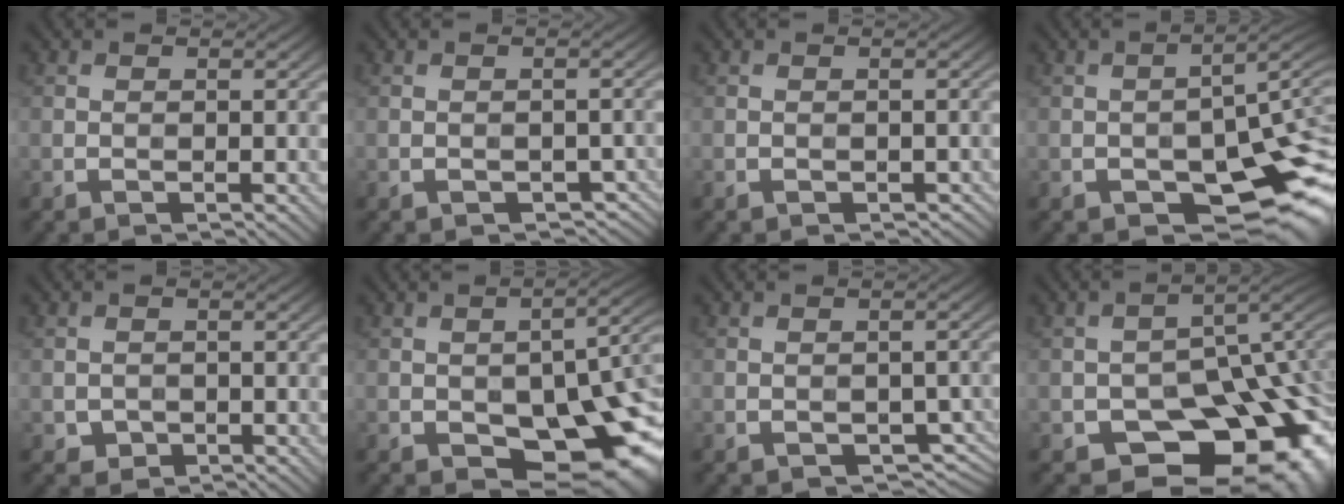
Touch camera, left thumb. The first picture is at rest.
{"total": 3.2, "force": [-1.7, 1.8, 2.1], "torque": [-0.029, -0.006, -0.014]}
{"total": 0.8, "force": [-0.4, 0.6, 0.4], "torque": [-0.009, -0.006, -0.006]}
{"total": 12.8, "force": [-5.0, 6.3, 10.0], "torque": [-0.131, -0.020, -0.071]}
{"total": 1.6, "force": [-0.6, 1.4, 0.5], "torque": [-0.009, -0.008, -0.012]}
{"total": 16.4, "force": [-5.1, 8.9, 12.8], "torque": [-0.162, -0.028, -0.061]}
{"total": 4.2, "force": [-1.6, 2.4, 3.0], "torque": [-0.042, -0.010, -0.016]}
{"total": 17.9, "force": [-7.8, 11.5, 11.4], "torque": [-0.144, -0.023, -0.089]}